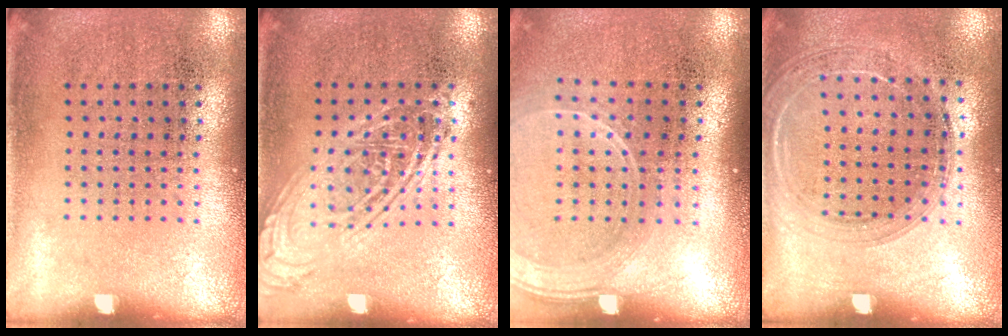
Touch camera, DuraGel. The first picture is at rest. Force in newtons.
{"total": 2.3, "press": 2.3, "slide": 0.2}
{"total": 1.6, "press": 1.4, "slide": 0.8}
{"total": 1.6, "press": 1.5, "slide": 0.2}